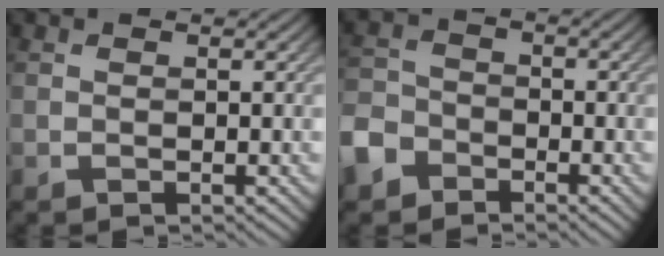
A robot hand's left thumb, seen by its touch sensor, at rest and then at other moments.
{"total": 6.0, "force": [-3.8, 4.1, 2.1], "torque": [-0.059, -0.005, -0.094]}